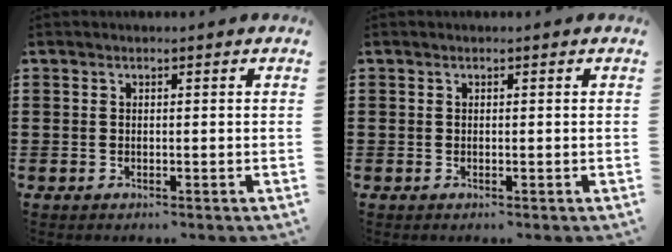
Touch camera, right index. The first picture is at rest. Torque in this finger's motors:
{"motor_torque": [-0.55, 0.22, -0.05, -0.03]}